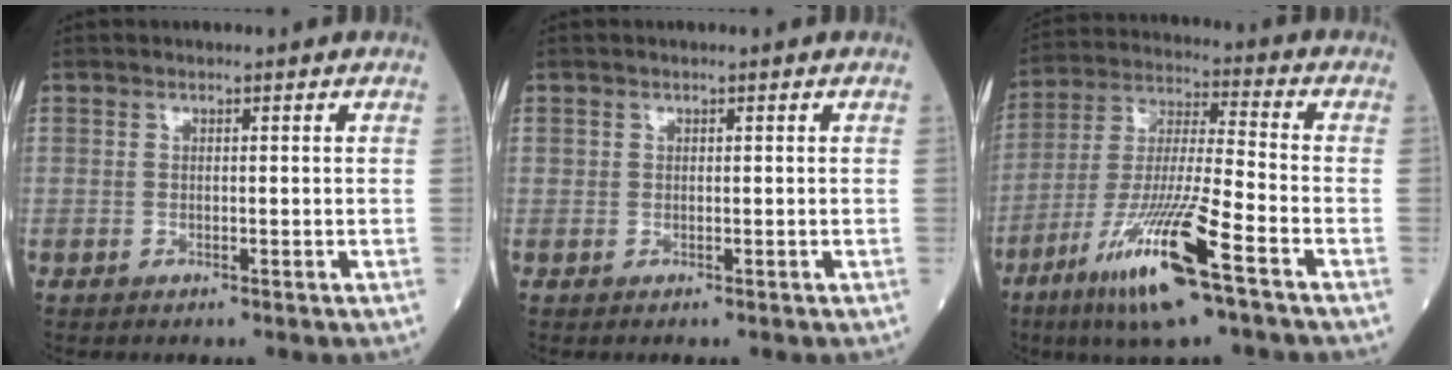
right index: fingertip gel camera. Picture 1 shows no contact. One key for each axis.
{"total": 0.0}
{"total": 16.1, "fx": -8.6, "fy": 0.5, "fz": 13.7, "tx": -0.285, "ty": -0.034, "tz": -0.160}